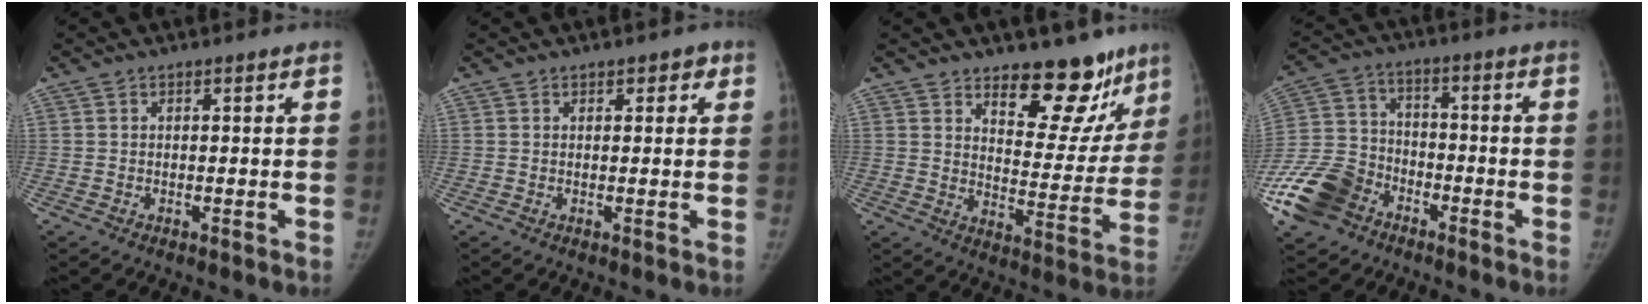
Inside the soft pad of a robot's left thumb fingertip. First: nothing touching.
{"total": 1.9, "force": [1.0, 1.2, 1.0], "torque": [0.009, 0.000, 0.007]}
{"total": 15.6, "force": [11.8, 7.0, 7.3], "torque": [-0.029, -0.095, 0.165]}
{"total": 14.5, "force": [-8.4, 10.2, 6.1], "torque": [-0.123, 0.037, -0.164]}